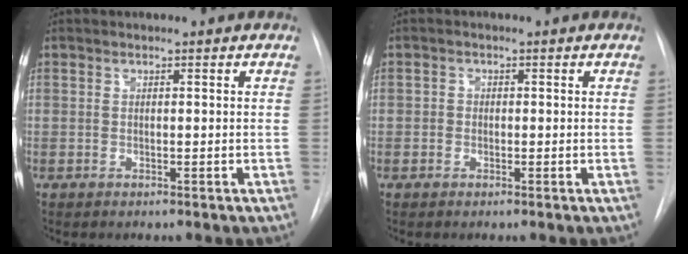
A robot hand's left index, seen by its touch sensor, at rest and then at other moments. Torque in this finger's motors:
{"motor_torque": [0.12, -0.01, 0.02, 0.00]}